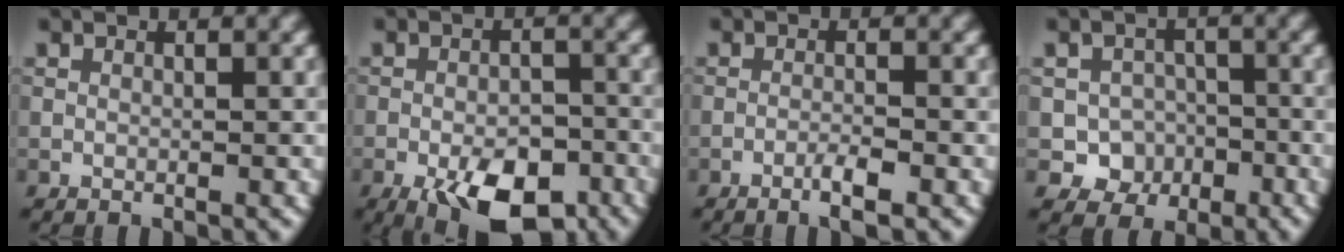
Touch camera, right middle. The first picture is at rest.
{"total": 8.3, "force": [-4.5, 3.7, 5.9], "torque": [-0.090, -0.010, -0.065]}
{"total": 2.1, "force": [-1.2, 0.2, 1.7], "torque": [-0.028, 0.004, -0.025]}
{"total": 4.4, "force": [-1.8, 3.9, 1.1], "torque": [0.001, 0.006, -0.032]}